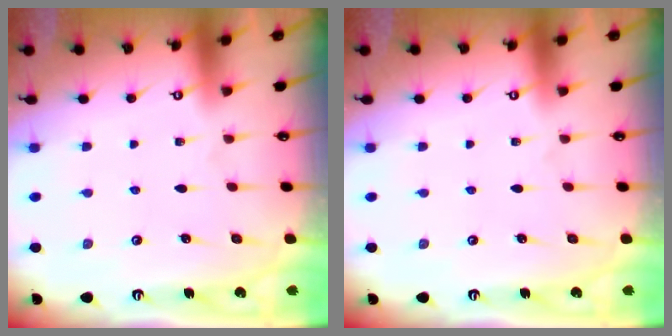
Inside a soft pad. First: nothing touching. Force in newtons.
{"total": 0.0}